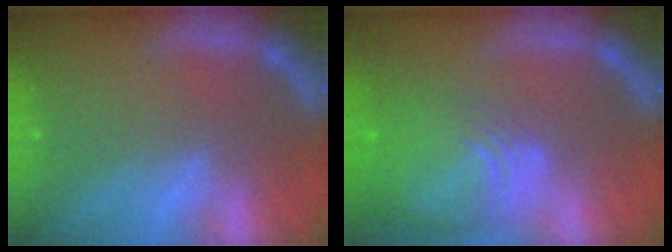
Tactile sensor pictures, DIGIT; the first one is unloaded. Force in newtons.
{"total": 10.0}